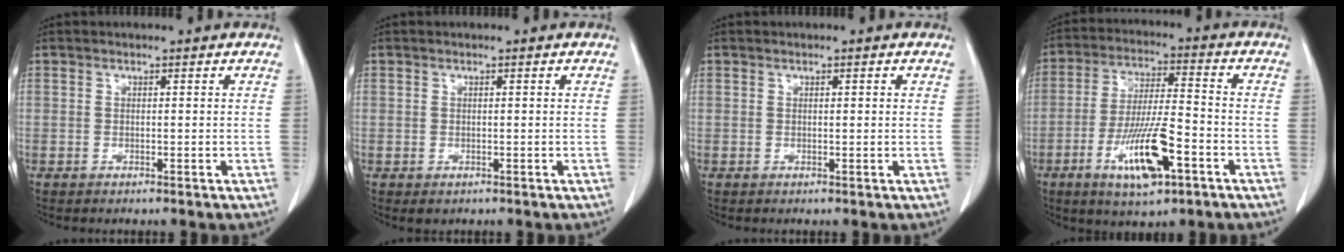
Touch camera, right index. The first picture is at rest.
{"total": 0.8, "force": [-0.1, 0.7, 0.2], "torque": [-0.004, 0.002, 0.002]}
{"total": 0.6, "force": [0.3, 0.1, 0.5], "torque": [-0.012, 0.000, 0.004]}
{"total": 12.2, "force": [-5.3, 2.4, 10.7], "torque": [-0.204, -0.010, -0.091]}